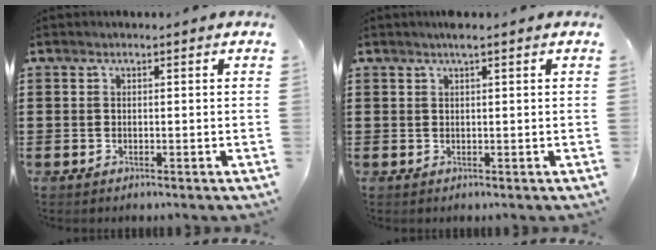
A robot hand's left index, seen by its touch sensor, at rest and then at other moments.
{"total": 1.5, "force": [1.0, 0.1, 1.2], "torque": [-0.025, 0.001, 0.018]}